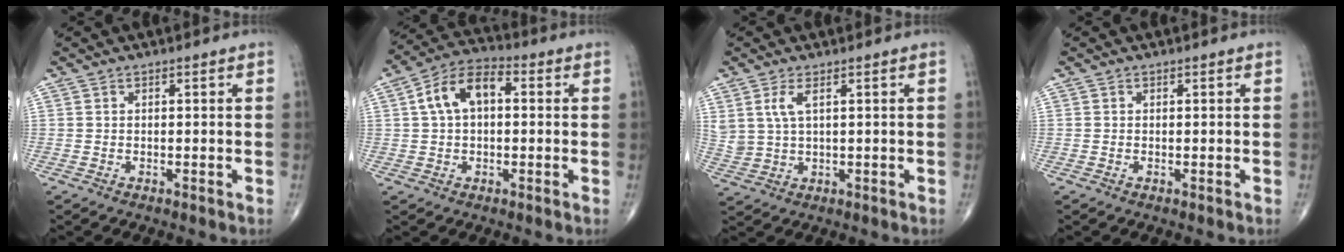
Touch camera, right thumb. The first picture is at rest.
{"total": 9.9, "force": [1.6, 5.9, 7.8], "torque": [-0.140, 0.032, 0.020]}
{"total": 4.4, "force": [1.9, 1.8, 3.5], "torque": [-0.083, -0.006, 0.048]}
{"total": 0.0}